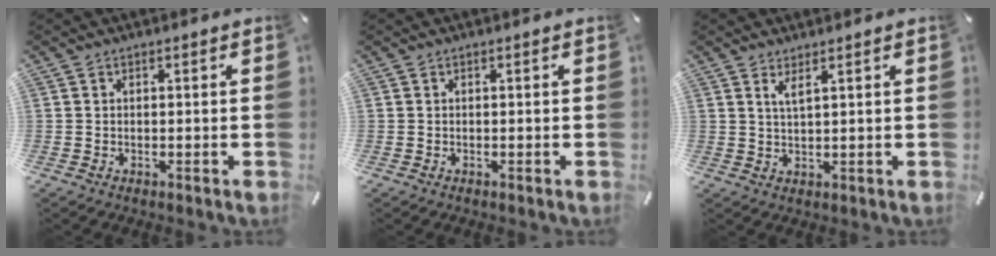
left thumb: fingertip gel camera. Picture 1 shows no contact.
{"total": 0.0}
{"total": 2.9, "force": [1.9, 0.4, 2.2], "torque": [-0.047, 0.000, 0.033]}